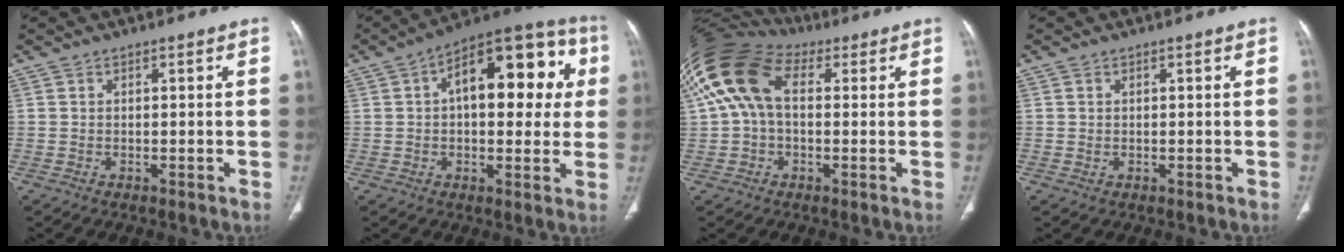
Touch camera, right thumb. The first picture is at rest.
{"total": 20.4, "force": [4.0, 10.3, 17.2], "torque": [-0.191, 0.032, 0.045]}
{"total": 15.3, "force": [3.6, 9.8, 11.2], "torque": [-0.237, 0.049, 0.060]}
{"total": 0.0}